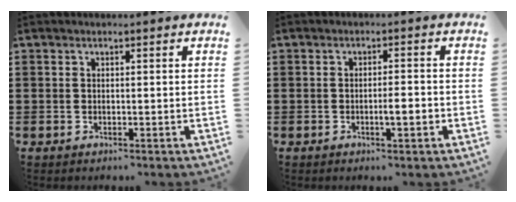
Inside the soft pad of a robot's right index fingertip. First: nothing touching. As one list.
[{"total": 3.1, "force": [-0.9, 0.5, 2.9], "torque": [-0.049, -0.001, -0.016]}]